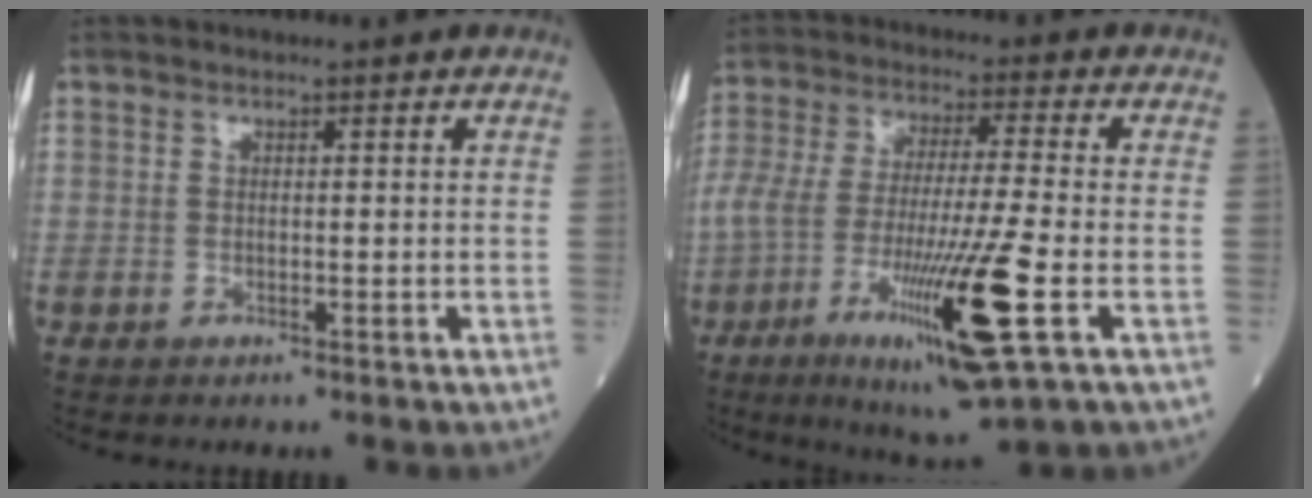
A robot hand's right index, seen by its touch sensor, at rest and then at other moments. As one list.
[{"total": 18.0, "force": [-6.9, 0.9, 16.6], "torque": [-0.338, -0.036, -0.124]}]